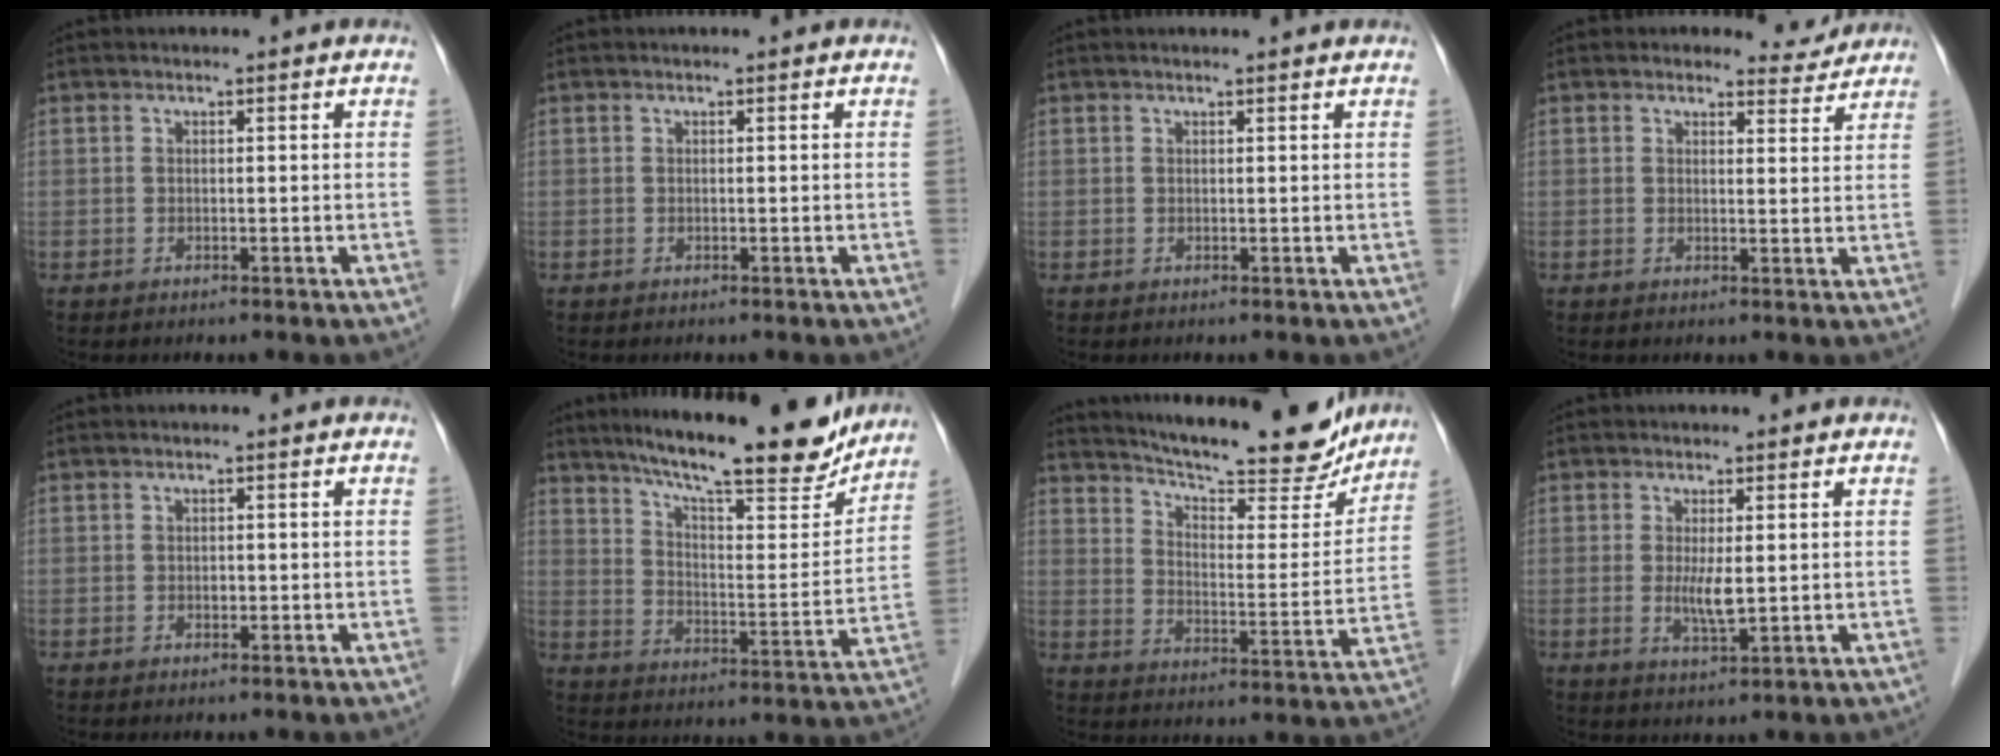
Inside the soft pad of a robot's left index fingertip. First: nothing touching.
{"total": 0.0}
{"total": 2.2, "force": [2.0, 0.0, 0.8], "torque": [-0.009, 0.010, 0.022]}
{"total": 2.9, "force": [2.7, 1.0, -0.5], "torque": [0.004, -0.015, 0.025]}
{"total": 0.7, "force": [-0.3, 0.5, 0.4], "torque": [-0.007, -0.002, -0.006]}
{"total": 21.5, "force": [17.9, 3.4, 11.5], "torque": [-0.179, -0.012, 0.258]}
{"total": 22.7, "force": [20.0, 4.3, 9.9], "torque": [-0.150, -0.021, 0.269]}
{"total": 3.4, "force": [0.1, 0.6, 3.3], "torque": [-0.066, -0.012, 0.006]}